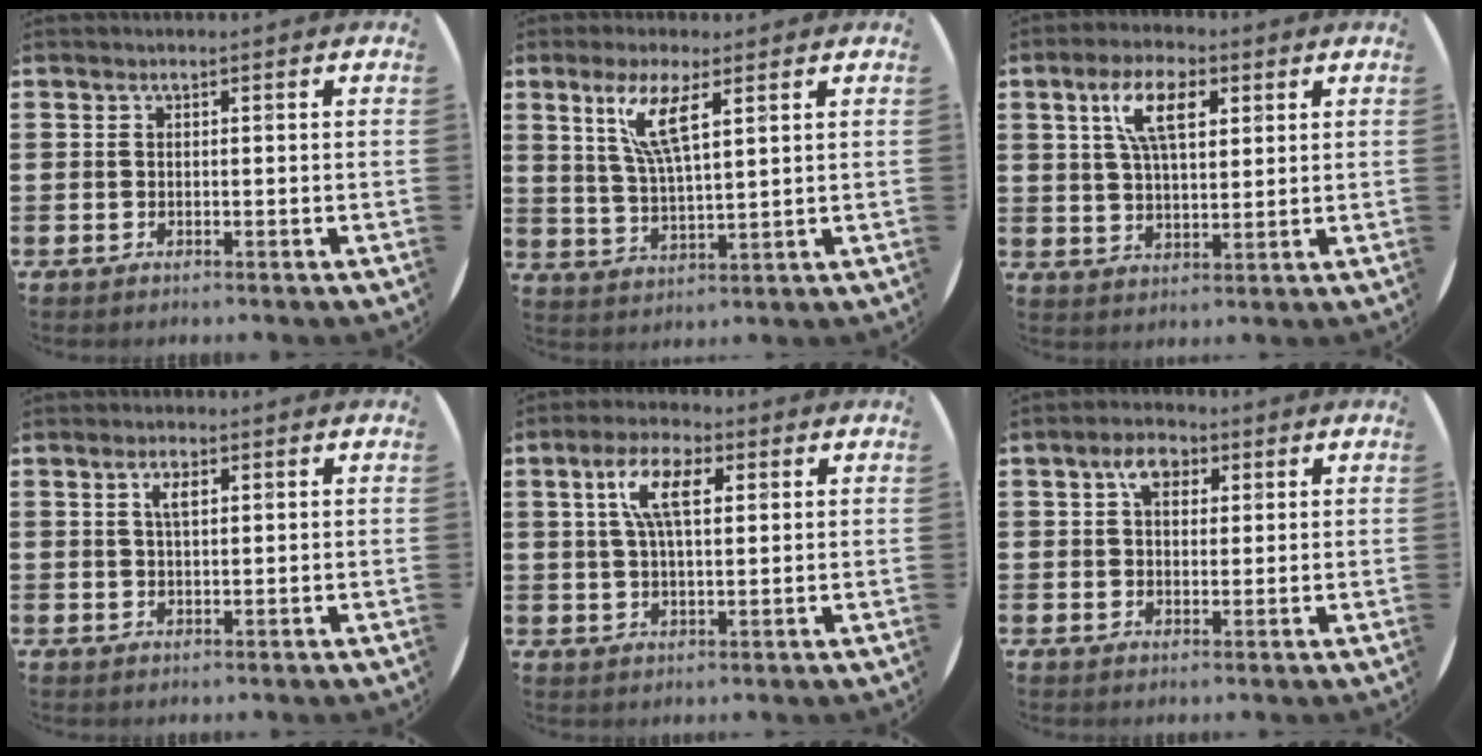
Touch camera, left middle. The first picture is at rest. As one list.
[{"total": 6.7, "force": [4.0, 1.4, 5.3], "torque": [-0.108, -0.002, 0.066]}, {"total": 8.3, "force": [3.9, 3.5, 6.4], "torque": [-0.121, 0.008, 0.065]}, {"total": 2.5, "force": [1.1, 1.0, 2.0], "torque": [-0.036, 0.003, 0.015]}, {"total": 7.5, "force": [3.1, 3.0, 6.1], "torque": [-0.122, 0.010, 0.051]}, {"total": 4.3, "force": [2.2, 2.7, 2.5], "torque": [-0.033, 0.004, 0.033]}]